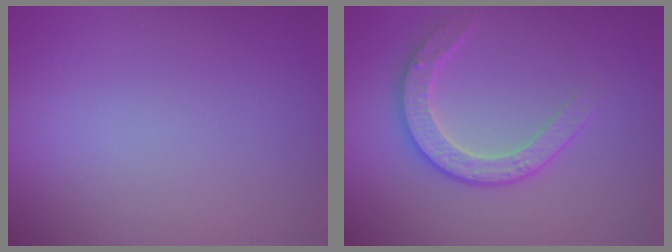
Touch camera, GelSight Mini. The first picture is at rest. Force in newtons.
{"total": 2.9, "press": 2.8, "slide": 0.8}